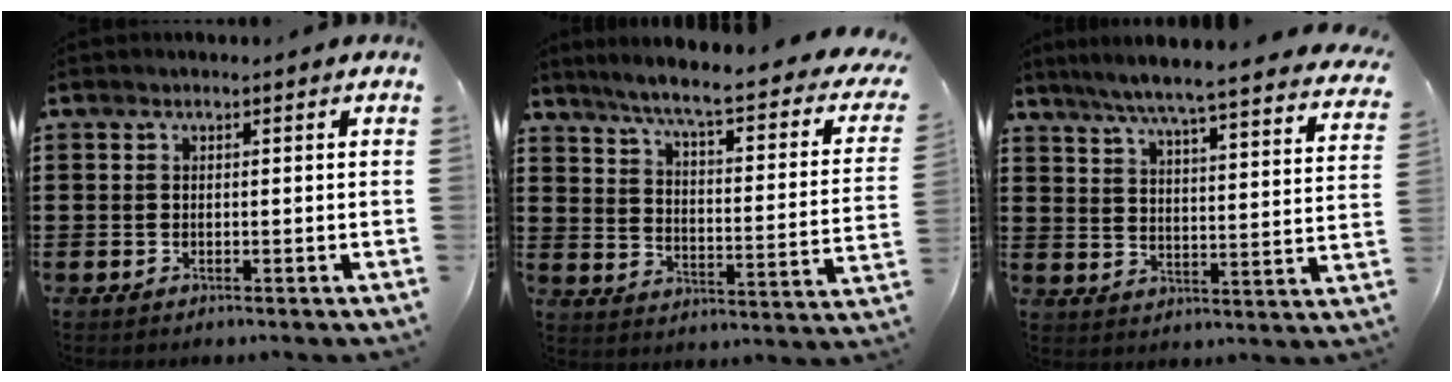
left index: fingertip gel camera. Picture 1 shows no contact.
{"total": 6.2, "force": [4.7, -0.5, 4.0], "torque": [-0.099, -0.040, 0.069]}
{"total": 5.8, "force": [5.1, -0.7, 2.8], "torque": [-0.077, -0.039, 0.080]}